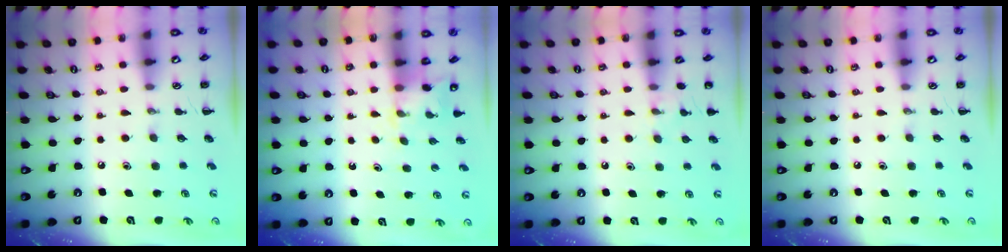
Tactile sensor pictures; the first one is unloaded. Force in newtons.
{"total": 4.3, "press": 4.2, "slide": 0.8}
{"total": 6.3, "press": 6.1, "slide": 1.8}
{"total": 0.0}